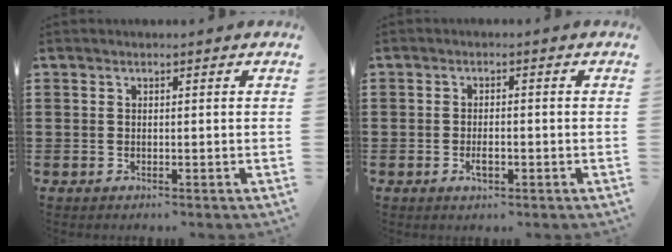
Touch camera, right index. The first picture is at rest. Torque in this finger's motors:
{"motor_torque": [1.25, 0.89, 0.04, 0.02]}